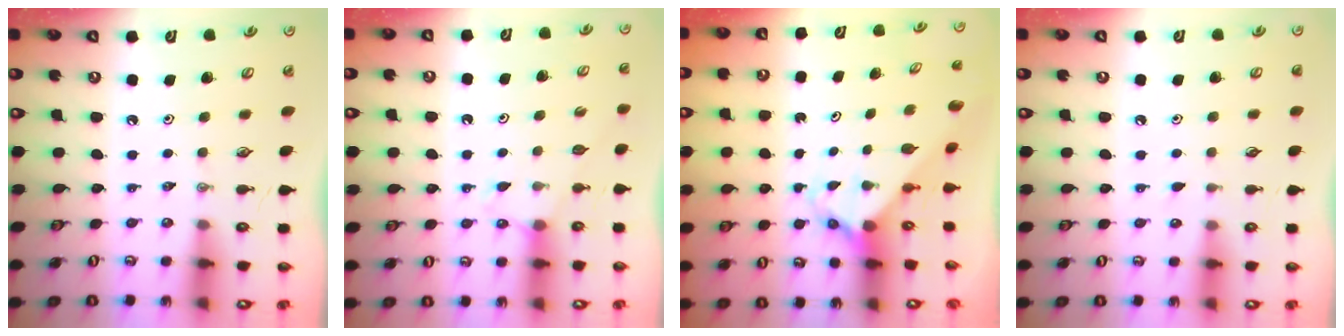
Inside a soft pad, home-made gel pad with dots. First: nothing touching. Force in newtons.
{"total": 5.2, "press": 5.1, "slide": 0.5}
{"total": 3.4, "press": 3.4, "slide": 0.3}
{"total": 3.8, "press": 3.8, "slide": 0.5}